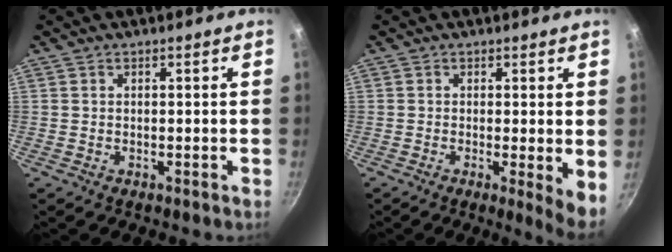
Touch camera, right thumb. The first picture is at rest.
{"total": 5.1, "force": [-0.2, 0.8, 5.0], "torque": [-0.069, -0.021, -0.006]}